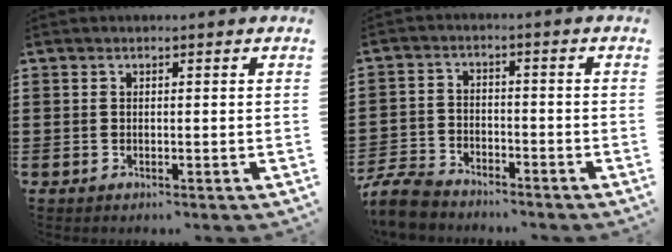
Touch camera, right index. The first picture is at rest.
{"total": 6.0, "force": [-5.5, 1.5, 1.6], "torque": [-0.056, 0.001, -0.115]}